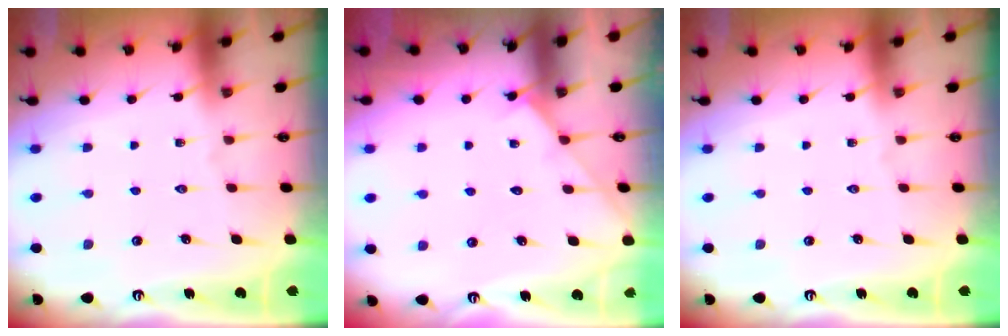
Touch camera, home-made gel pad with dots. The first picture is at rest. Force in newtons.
{"total": 2.6, "press": 2.6, "slide": 0.3}
{"total": 0.0}